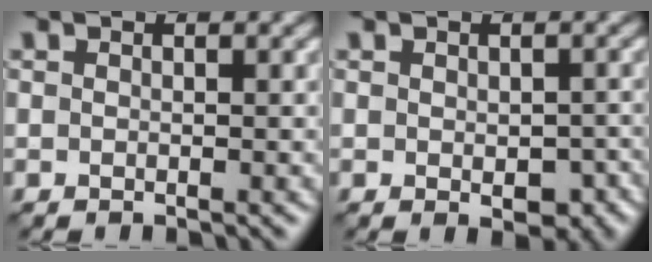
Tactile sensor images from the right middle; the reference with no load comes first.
{"total": 3.3, "force": [-0.9, 1.7, 2.7], "torque": [-0.035, -0.011, -0.004]}